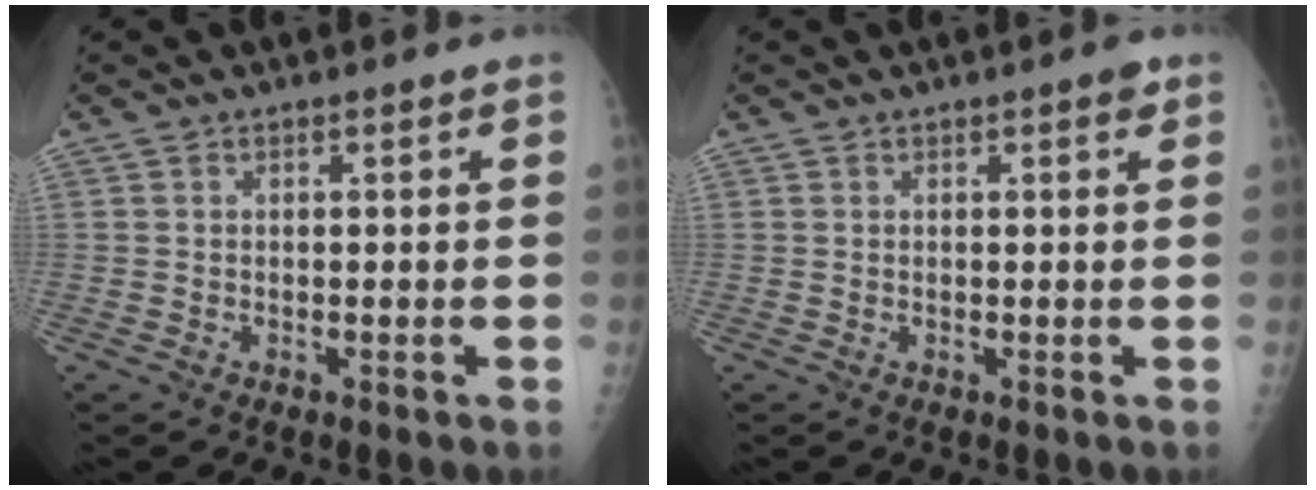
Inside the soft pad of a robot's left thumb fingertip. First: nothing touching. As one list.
[{"total": 1.4, "force": [0.8, 0.4, 1.1], "torque": [-0.013, 0.000, 0.008]}]